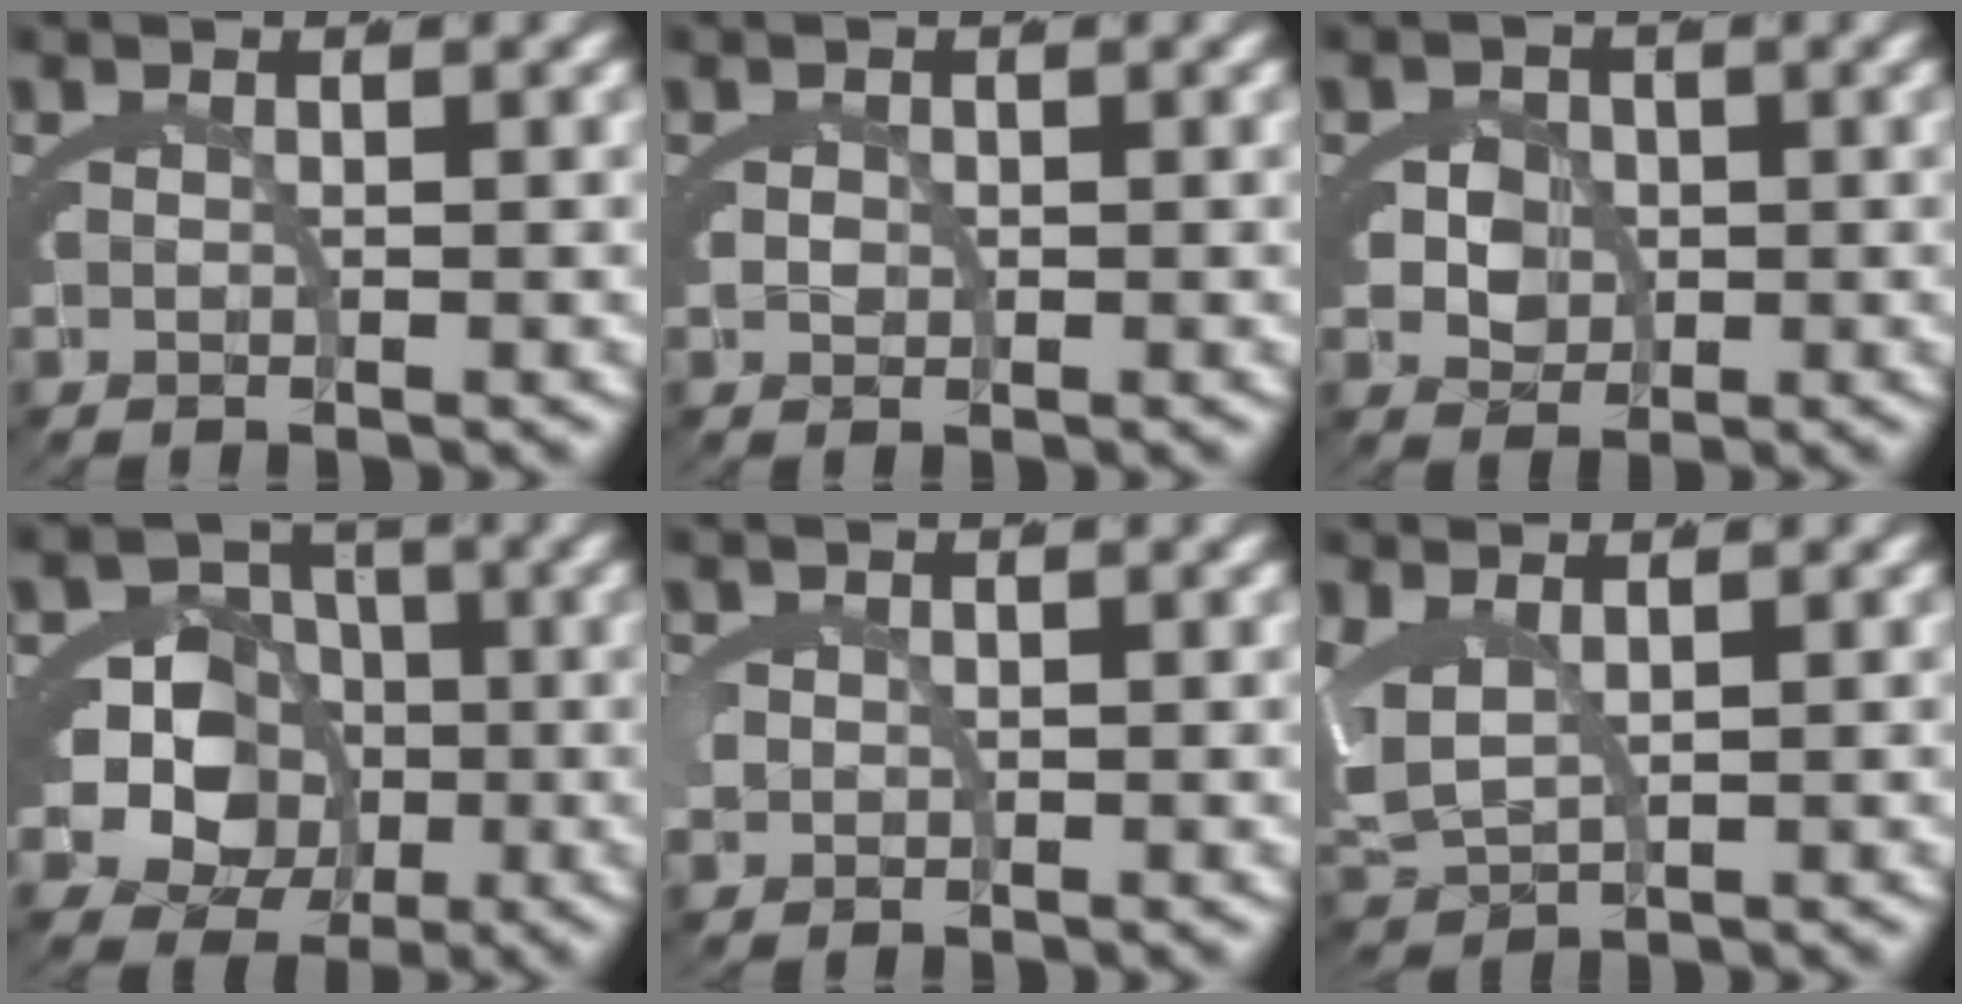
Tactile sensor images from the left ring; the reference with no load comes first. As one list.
[{"total": 1.1, "force": [0.0, 0.9, 0.6], "torque": [-0.020, -0.009, 0.004]}, {"total": 4.8, "force": [-0.4, 4.2, 2.4], "torque": [-0.048, -0.023, -0.001]}, {"total": 12.1, "force": [-2.0, 10.0, 6.5], "torque": [-0.127, -0.053, -0.029]}, {"total": 1.6, "force": [0.0, 1.4, 0.7], "torque": [-0.028, -0.010, 0.006]}, {"total": 4.2, "force": [0.4, 3.0, 3.0], "torque": [-0.101, -0.027, 0.029]}]